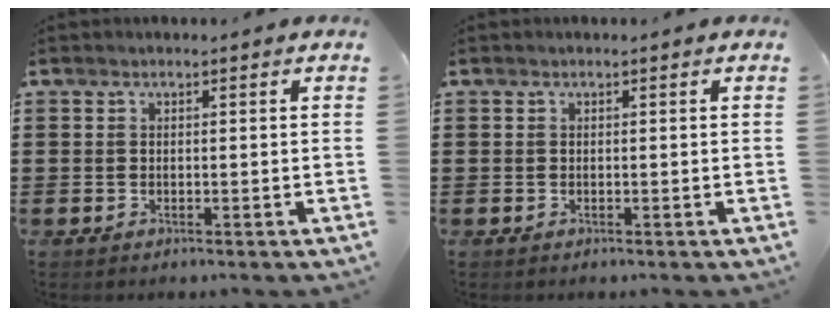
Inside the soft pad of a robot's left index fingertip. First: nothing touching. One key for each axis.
{"total": 0.0}